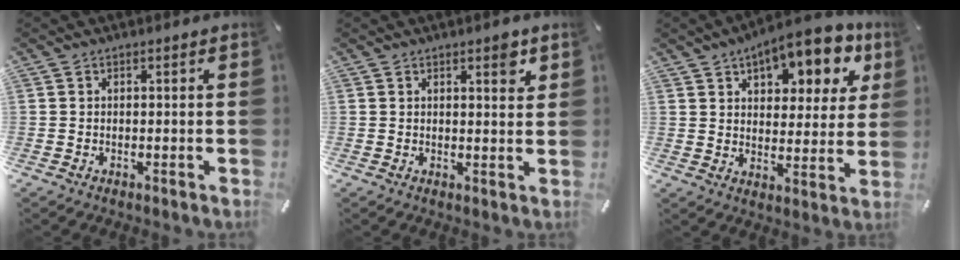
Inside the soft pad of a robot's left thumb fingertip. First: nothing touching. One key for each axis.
{"total": 3.2, "fx": 2.0, "fy": 1.1, "fz": 2.2, "tx": -0.023, "ty": -0.008, "tz": 0.029}
{"total": 13.6, "fx": 8.9, "fy": 6.9, "fz": 7.6, "tx": -0.095, "ty": -0.053, "tz": 0.152}